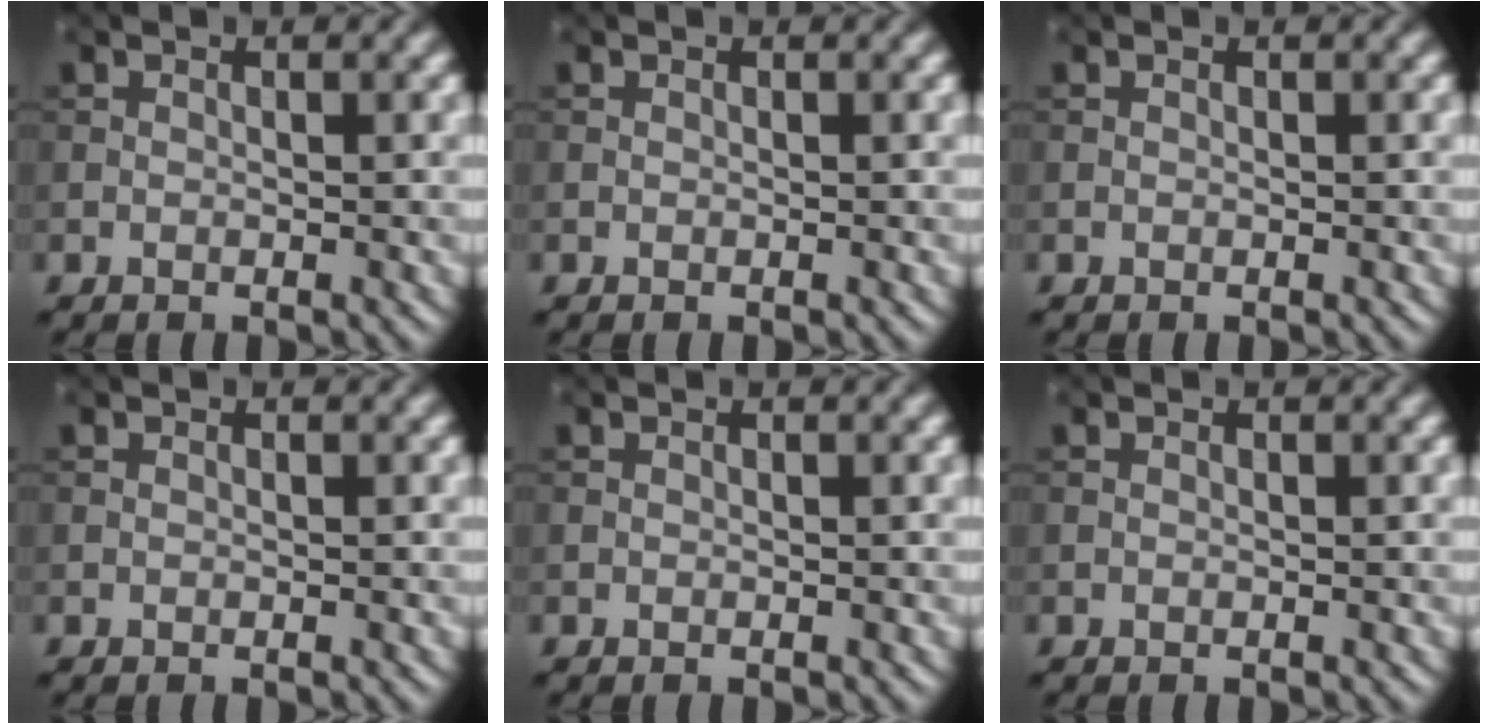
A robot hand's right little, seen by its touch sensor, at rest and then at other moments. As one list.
[{"total": 0.0}, {"total": 0.0}, {"total": 0.0}, {"total": 0.0}, {"total": 0.0}]